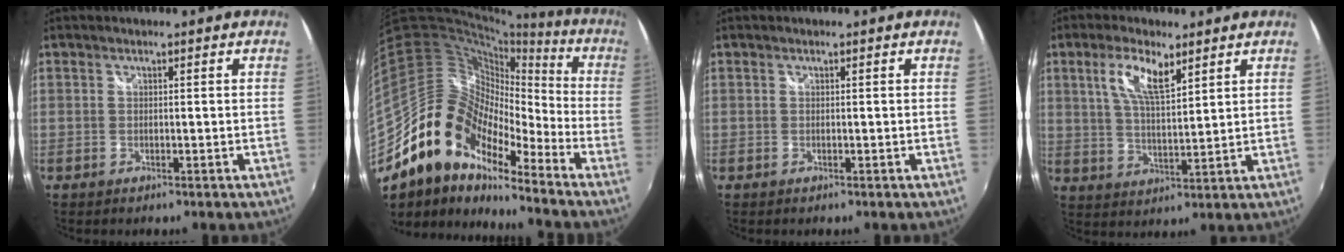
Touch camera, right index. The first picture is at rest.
{"total": 17.9, "force": [-12.1, 9.1, 9.4], "torque": [-0.165, -0.008, -0.236]}
{"total": 0.0}
{"total": 8.0, "force": [4.1, 2.6, 6.3], "torque": [-0.121, 0.005, 0.079]}